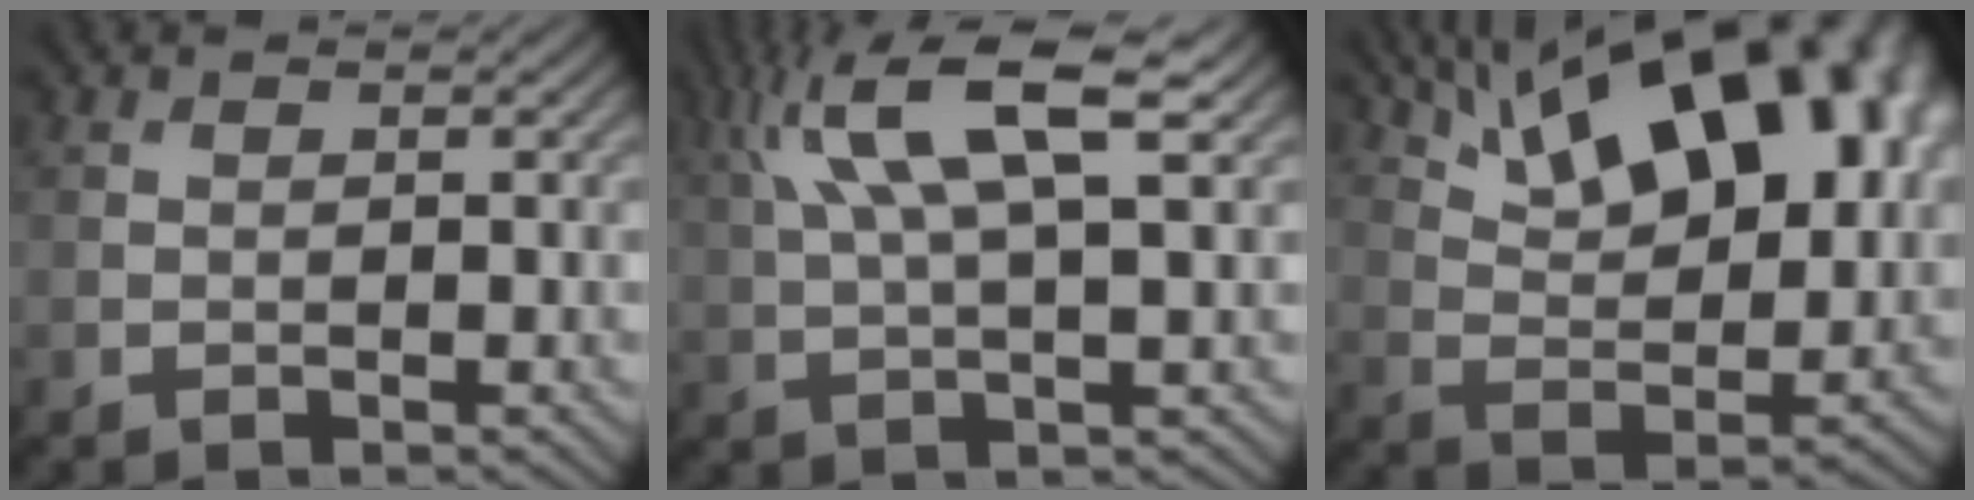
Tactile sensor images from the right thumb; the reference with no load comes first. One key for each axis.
{"total": 10.3, "fx": 4.2, "fy": 2.6, "fz": 9.0, "tx": -0.175, "ty": 0.017, "tz": 0.079}
{"total": 18.9, "fx": 10.2, "fy": 8.3, "fz": 13.6, "tx": -0.218, "ty": 0.034, "tz": 0.153}